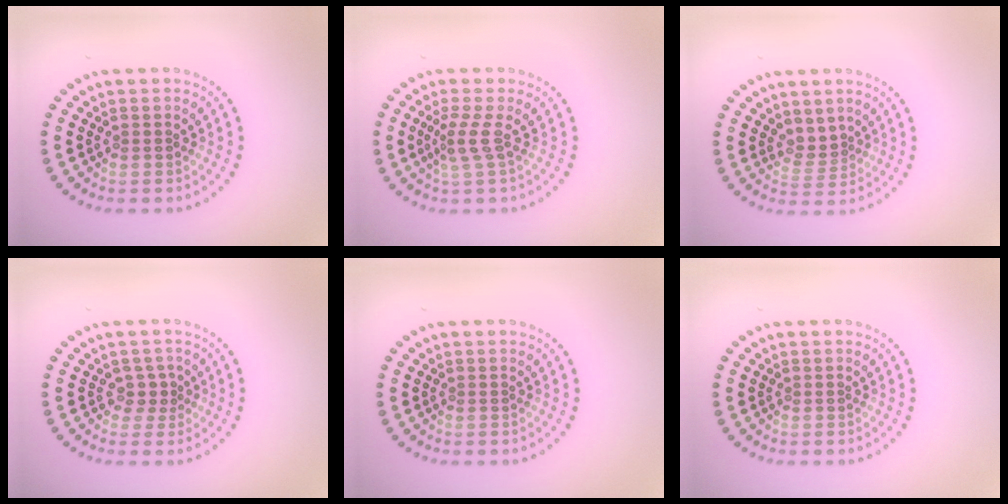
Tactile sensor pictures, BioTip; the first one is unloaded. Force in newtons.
{"total": 2.1, "press": 1.4, "slide": 1.5}
{"total": 1.9, "press": 1.2, "slide": 1.4}
{"total": 1.6, "press": 1.1, "slide": 1.1}
{"total": 0.0}
{"total": 0.0}